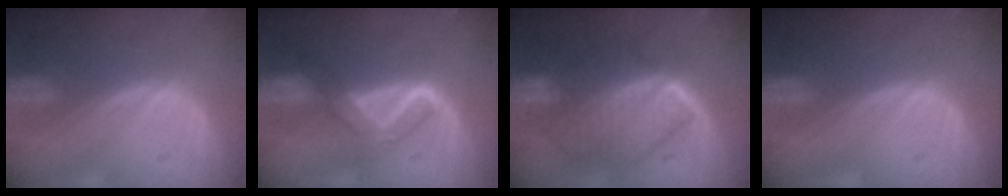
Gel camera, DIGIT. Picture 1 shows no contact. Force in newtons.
{"total": 5.2, "press": 5.2, "slide": 0.1}
{"total": 10.5, "press": 10.4, "slide": 1.0}
{"total": 0.0}